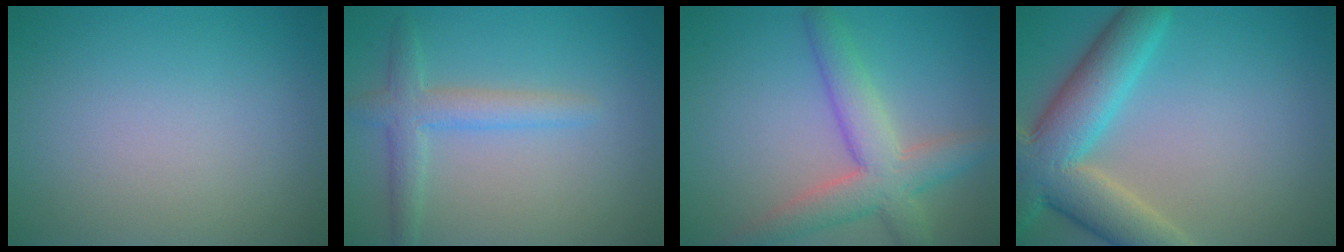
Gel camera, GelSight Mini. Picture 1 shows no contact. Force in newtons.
{"total": 3.0, "press": 3.0, "slide": 0.2}
{"total": 5.7, "press": 5.7, "slide": 0.4}
{"total": 8.6, "press": 8.6, "slide": 0.6}